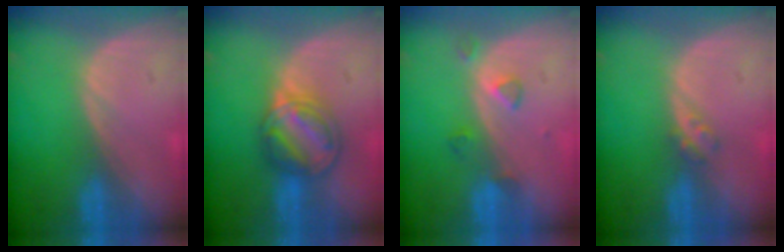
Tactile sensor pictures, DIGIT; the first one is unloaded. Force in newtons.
{"total": 7.4, "press": 6.6, "slide": 3.2}
{"total": 3.0, "press": 2.8, "slide": 0.9}
{"total": 1.8, "press": 1.5, "slide": 0.9}